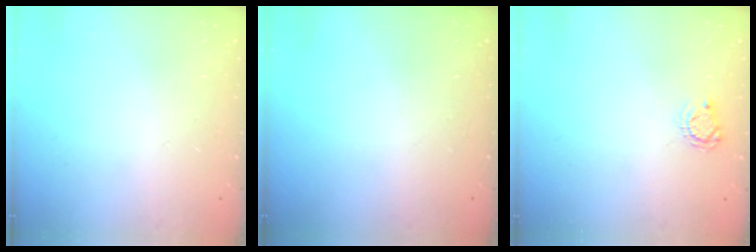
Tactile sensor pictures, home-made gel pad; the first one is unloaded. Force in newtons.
{"total": 0.0}
{"total": 4.4, "press": 4.3, "slide": 0.4}